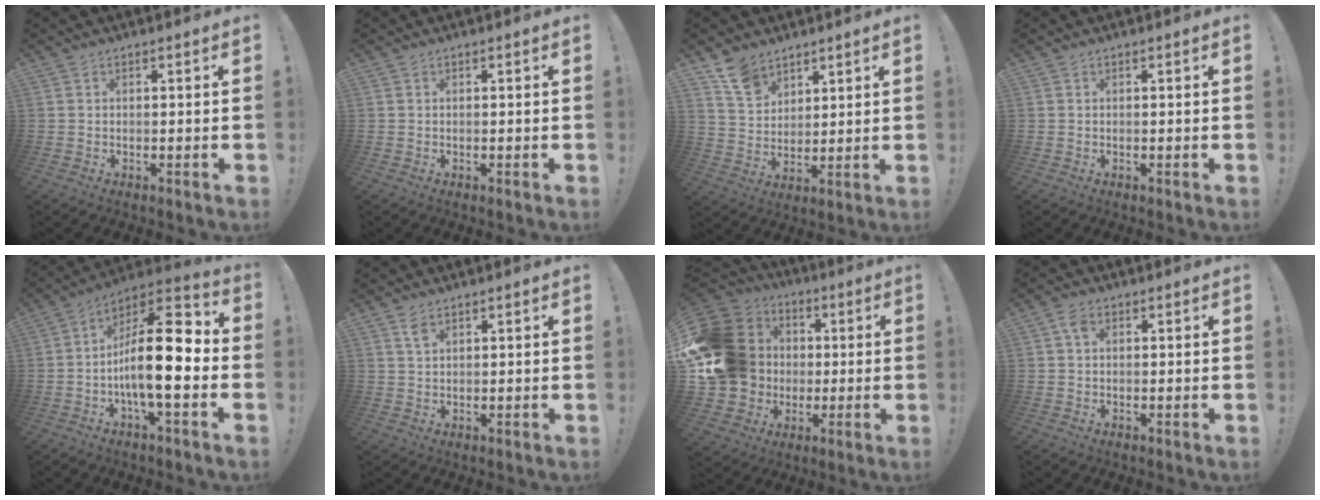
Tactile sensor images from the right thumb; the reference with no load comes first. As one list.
[{"total": 0.0}, {"total": 9.5, "force": [6.9, 5.7, 3.0], "torque": [-0.049, -0.044, 0.136]}, {"total": 0.0}, {"total": 19.9, "force": [-2.9, 6.9, 18.4], "torque": [-0.310, 0.017, -0.047]}, {"total": 2.8, "force": [1.7, 1.1, 1.9], "torque": [-0.025, -0.007, 0.028]}, {"total": 21.4, "force": [1.0, 18.6, 10.5], "torque": [-0.197, 0.007, 0.061]}, {"total": 3.0, "force": [1.1, 1.8, 2.2], "torque": [-0.037, 0.003, 0.019]}]